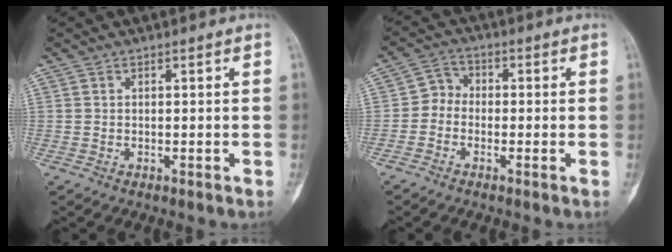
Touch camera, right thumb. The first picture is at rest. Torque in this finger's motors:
{"motor_torque": [-0.30, -0.30, 0.27, -0.07, -0.09]}